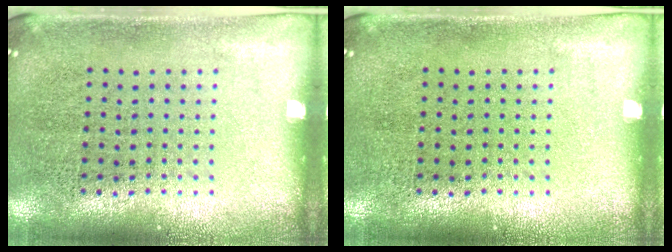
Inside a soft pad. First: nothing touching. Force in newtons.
{"total": 0.0}